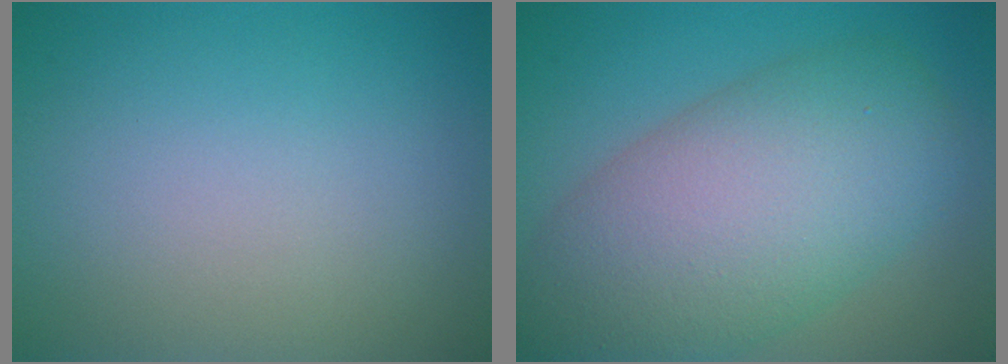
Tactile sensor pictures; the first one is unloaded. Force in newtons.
{"total": 10.9, "press": 10.9, "slide": 0.5}